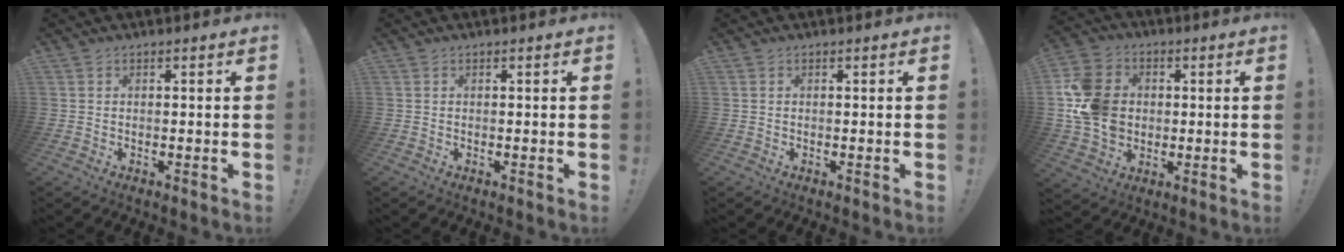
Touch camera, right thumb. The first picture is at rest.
{"total": 0.0}
{"total": 0.0}
{"total": 16.6, "force": [0.8, 13.9, 9.2], "torque": [-0.174, 0.005, 0.020]}